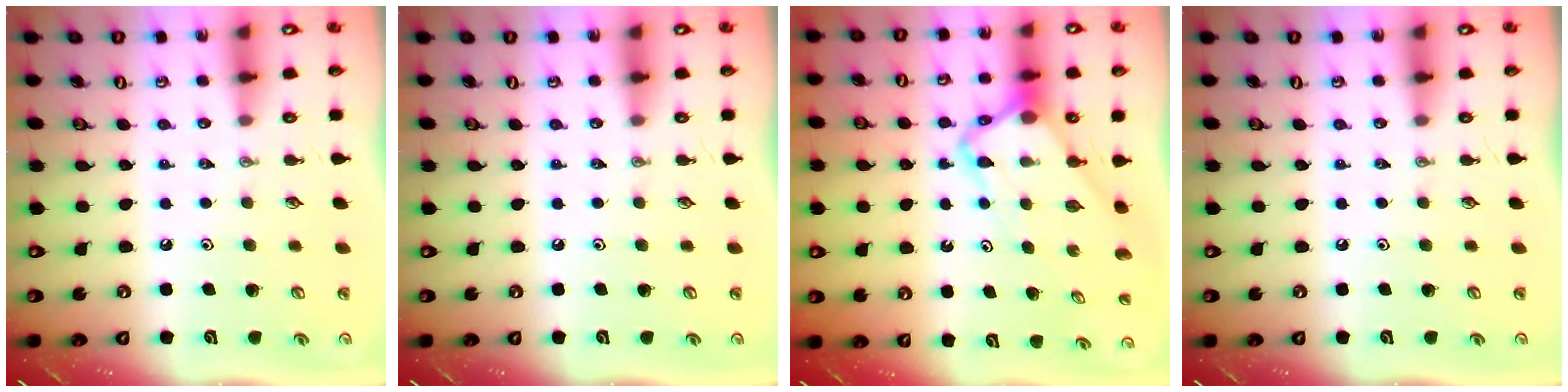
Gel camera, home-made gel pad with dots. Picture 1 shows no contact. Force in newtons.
{"total": 0.0}
{"total": 4.7, "press": 4.6, "slide": 0.4}
{"total": 0.0}